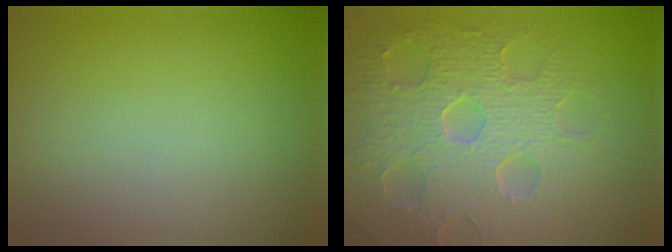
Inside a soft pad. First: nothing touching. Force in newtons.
{"total": 8.6, "press": 6.1, "slide": 6.1}